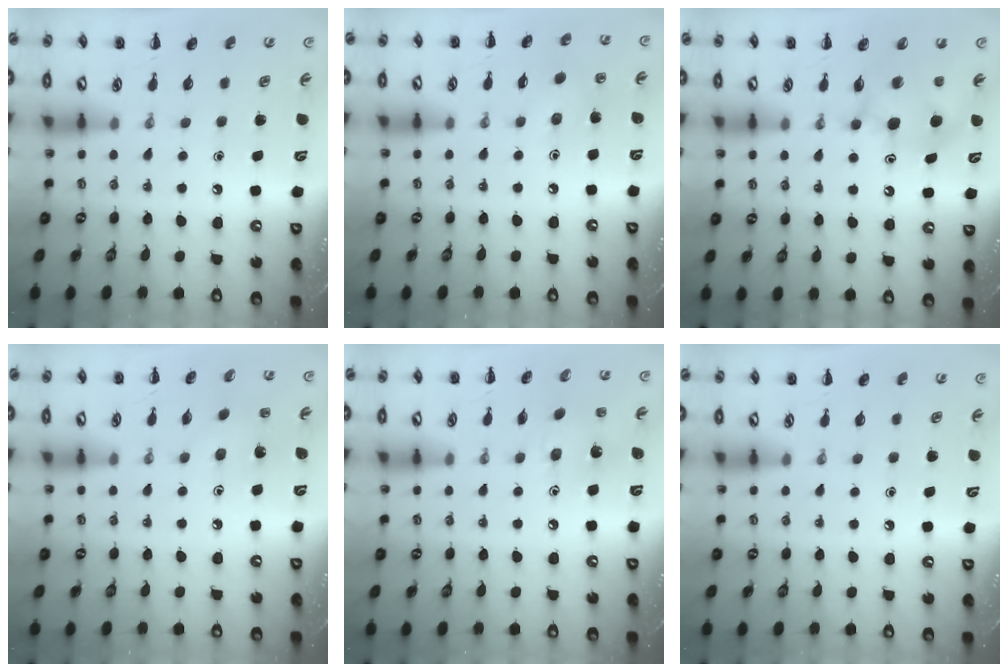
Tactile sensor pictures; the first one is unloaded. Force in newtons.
{"total": 3.8, "press": 3.6, "slide": 1.1}
{"total": 8.4, "press": 8.3, "slide": 1.0}
{"total": 1.8, "press": 1.6, "slide": 0.6}
{"total": 2.8, "press": 2.8, "slide": 0.5}
{"total": 0.0}